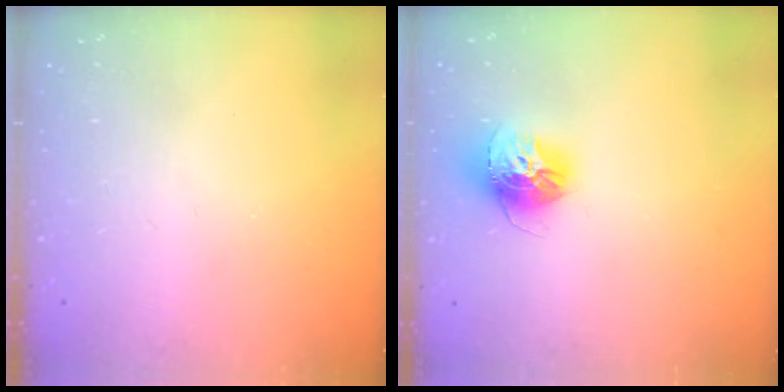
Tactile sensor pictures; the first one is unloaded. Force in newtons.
{"total": 13.8, "press": 13.8, "slide": 1.0}